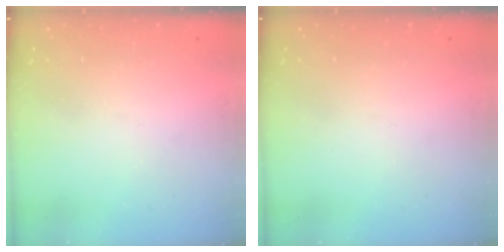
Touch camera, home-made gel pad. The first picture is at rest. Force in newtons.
{"total": 0.0}